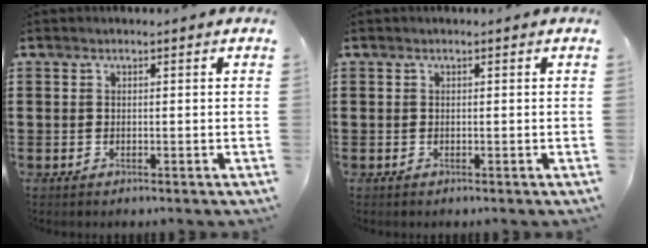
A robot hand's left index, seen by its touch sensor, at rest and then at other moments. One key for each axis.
{"total": 0.0}